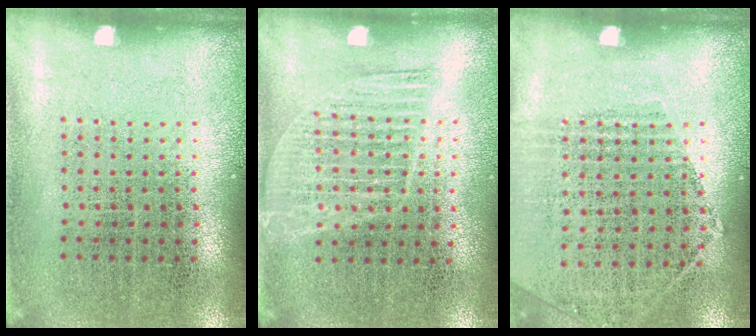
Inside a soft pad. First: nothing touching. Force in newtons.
{"total": 1.3, "press": 1.1, "slide": 0.6}
{"total": 1.2, "press": 1.0, "slide": 0.6}